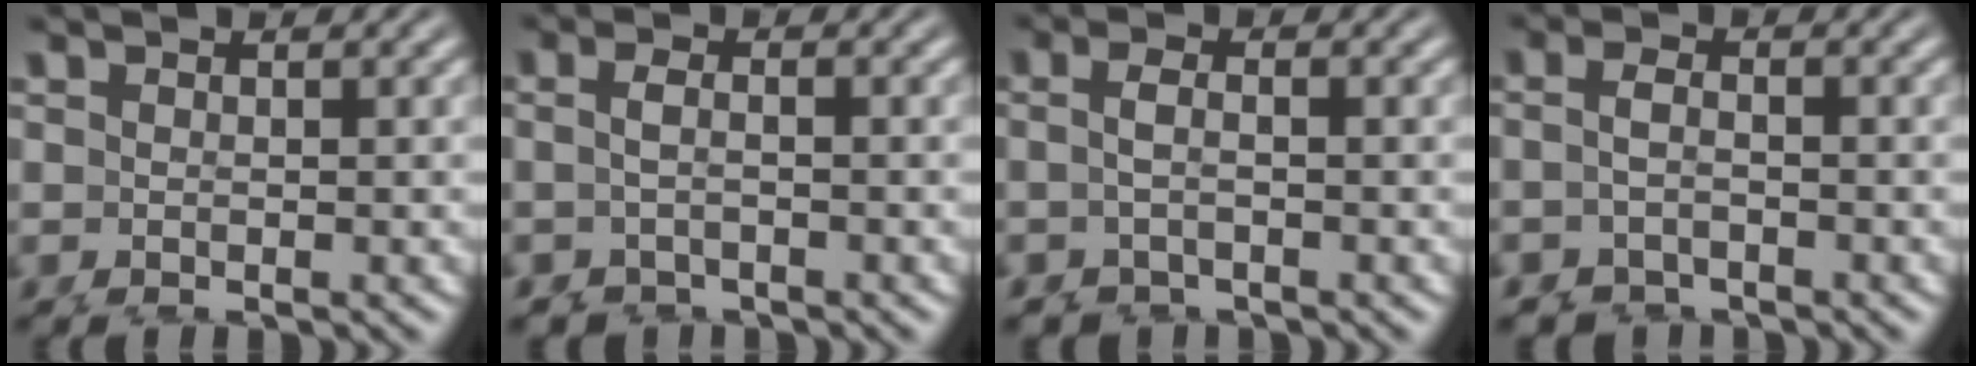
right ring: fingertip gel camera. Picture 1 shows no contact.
{"total": 1.8, "force": [-0.9, 1.1, 1.1], "torque": [-0.025, -0.002, -0.018]}
{"total": 2.4, "force": [-0.7, 1.6, 1.6], "torque": [-0.035, -0.002, -0.015]}
{"total": 2.4, "force": [-1.2, 1.9, 0.9], "torque": [-0.024, -0.005, -0.023]}